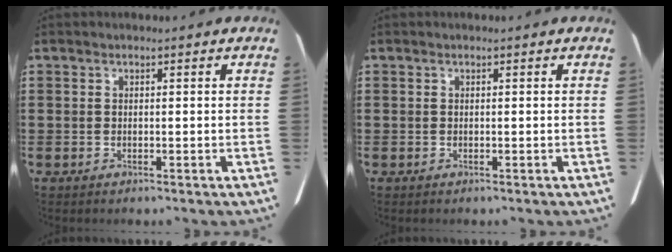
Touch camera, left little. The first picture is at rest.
{"total": 0.0}